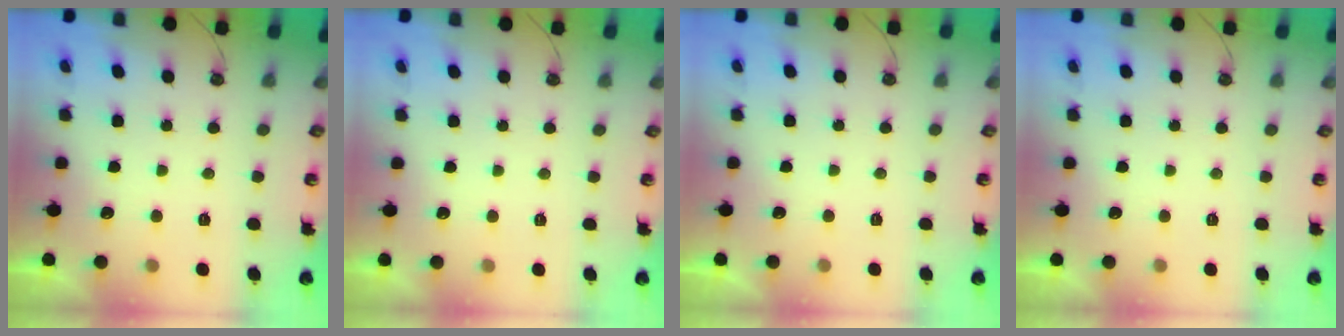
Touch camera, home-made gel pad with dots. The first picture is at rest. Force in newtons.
{"total": 0.0}
{"total": 0.0}
{"total": 0.0}